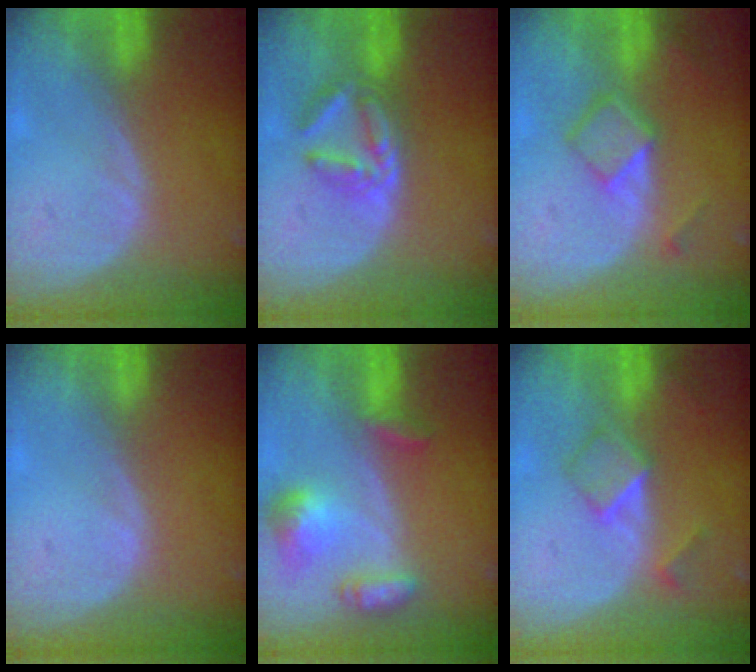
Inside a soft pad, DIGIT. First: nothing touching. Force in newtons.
{"total": 6.2, "press": 5.6, "slide": 2.6}
{"total": 5.0, "press": 4.6, "slide": 1.9}
{"total": 0.0}
{"total": 6.9, "press": 6.4, "slide": 2.6}
{"total": 5.2, "press": 4.5, "slide": 2.6}